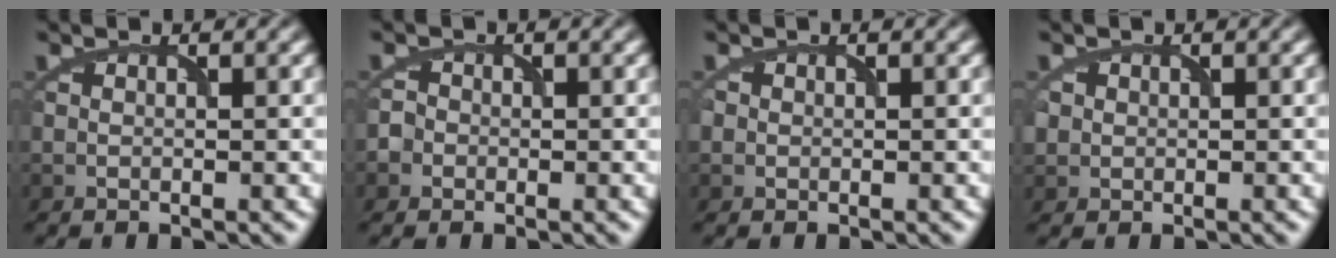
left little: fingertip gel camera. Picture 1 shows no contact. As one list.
[{"total": 1.5, "force": [-0.6, 1.4, 0.0], "torque": [0.008, 0.006, -0.007]}, {"total": 0.7, "force": [-0.1, 0.7, 0.0], "torque": [0.005, 0.001, 0.002]}, {"total": 0.9, "force": [0.2, 0.9, -0.2], "torque": [0.012, -0.002, 0.006]}]